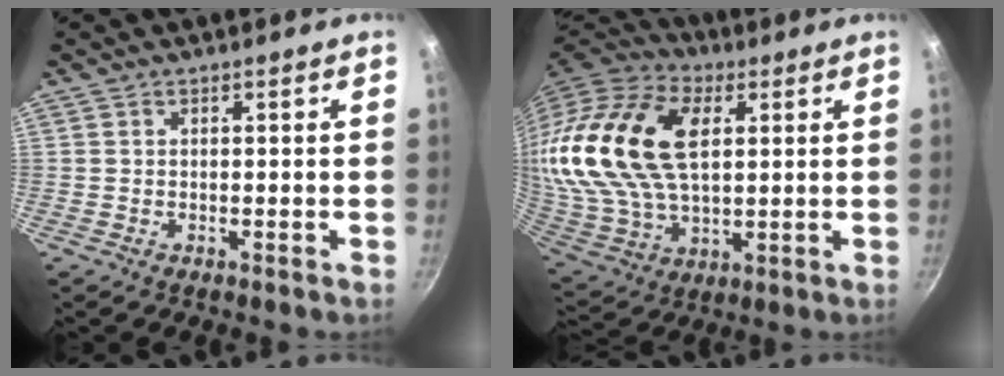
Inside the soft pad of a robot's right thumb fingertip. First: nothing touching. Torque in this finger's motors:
{"motor_torque": [-0.86, 2.53, 1.88, -0.79, 0.34]}